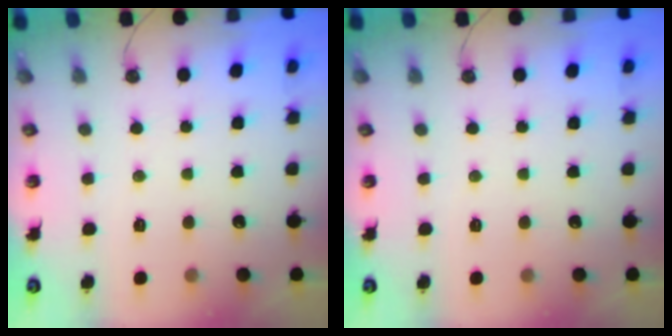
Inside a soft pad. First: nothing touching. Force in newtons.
{"total": 0.0}